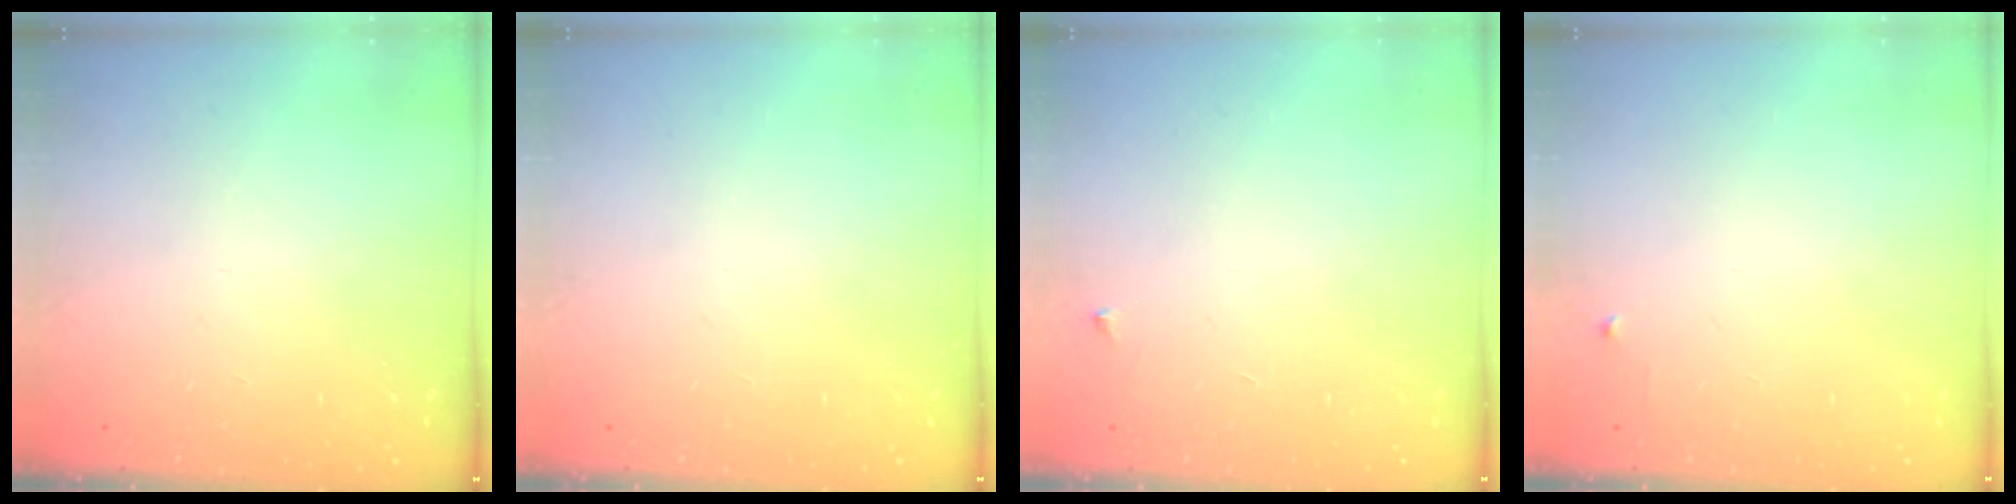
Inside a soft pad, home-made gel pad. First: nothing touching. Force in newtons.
{"total": 0.0}
{"total": 3.2, "press": 3.2, "slide": 0.5}
{"total": 2.4, "press": 2.3, "slide": 0.4}